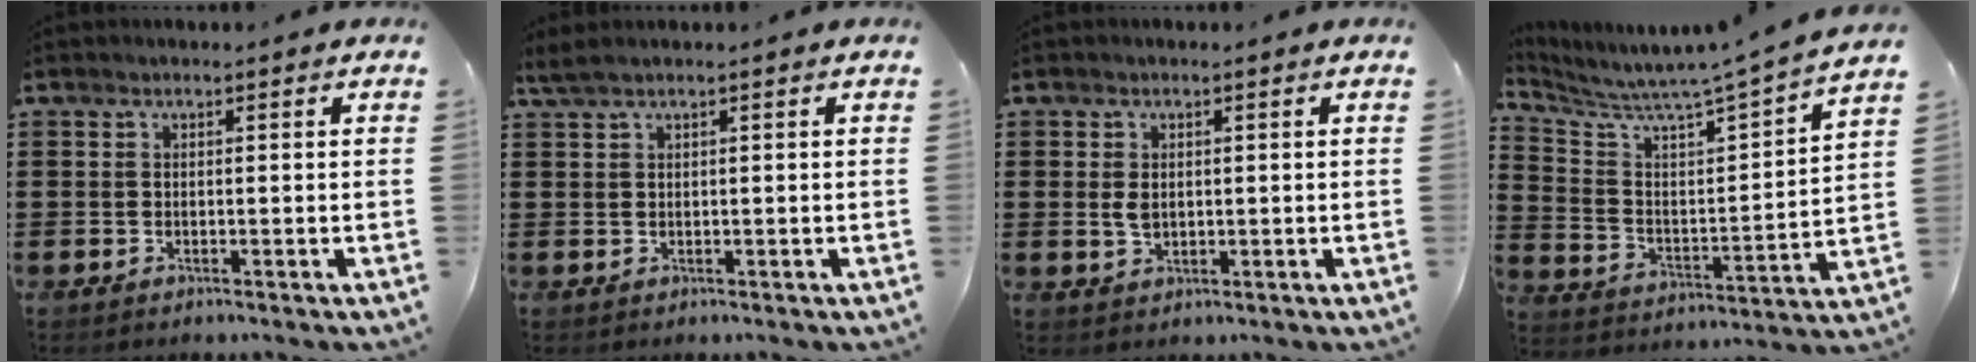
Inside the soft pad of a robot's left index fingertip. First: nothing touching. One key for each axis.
{"total": 1.1, "fx": 0.6, "fy": 0.0, "fz": 1.0, "tx": -0.020, "ty": -0.001, "tz": 0.011}
{"total": 2.1, "fx": 0.2, "fy": 1.4, "fz": 1.5, "tx": -0.041, "ty": 0.002, "tz": 0.001}
{"total": 5.2, "fx": 4.9, "fy": -1.0, "fz": 1.4, "tx": -0.054, "ty": -0.060, "tz": 0.071}